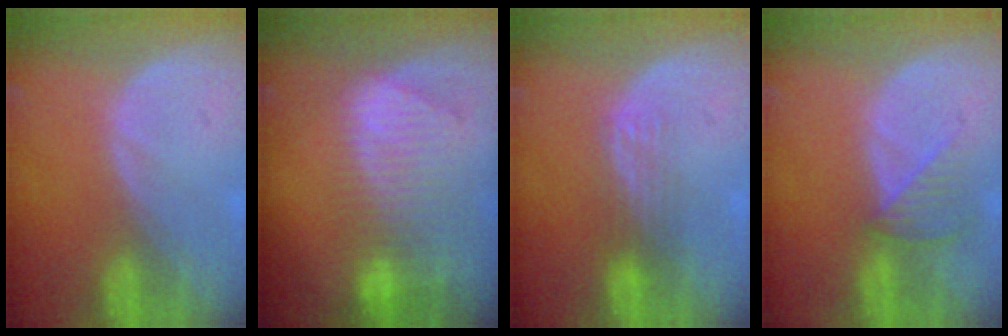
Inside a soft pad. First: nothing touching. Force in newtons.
{"total": 9.5, "press": 8.2, "slide": 4.7}
{"total": 2.9, "press": 2.7, "slide": 1.2}
{"total": 3.8, "press": 3.5, "slide": 1.4}